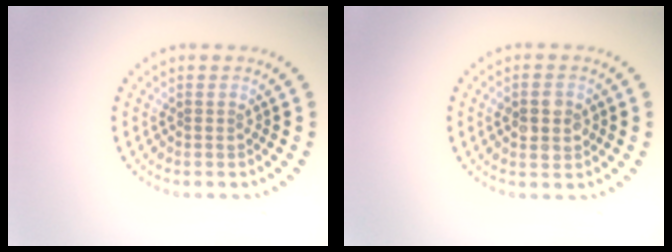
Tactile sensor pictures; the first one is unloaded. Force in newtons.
{"total": 2.8, "press": 2.8, "slide": 0.2}